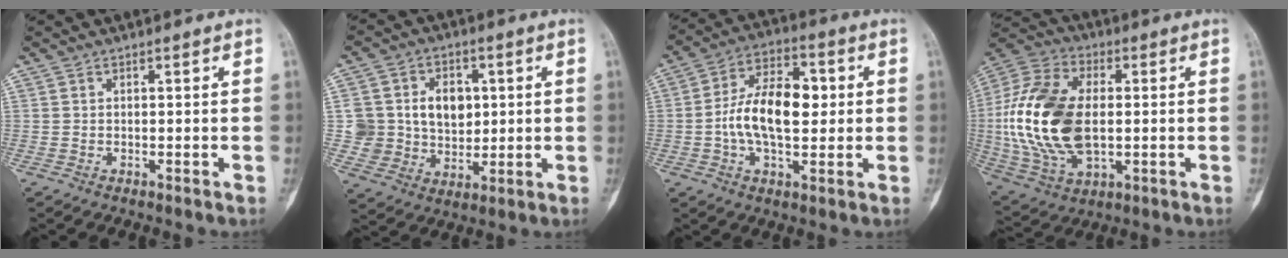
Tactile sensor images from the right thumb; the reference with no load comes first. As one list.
[{"total": 12.2, "force": [2.1, 10.4, 6.0], "torque": [-0.052, 0.000, 0.049]}, {"total": 13.8, "force": [0.1, 7.6, 11.5], "torque": [-0.188, 0.021, -0.004]}, {"total": 22.2, "force": [0.1, 13.1, 17.9], "torque": [-0.371, 0.000, 0.008]}]